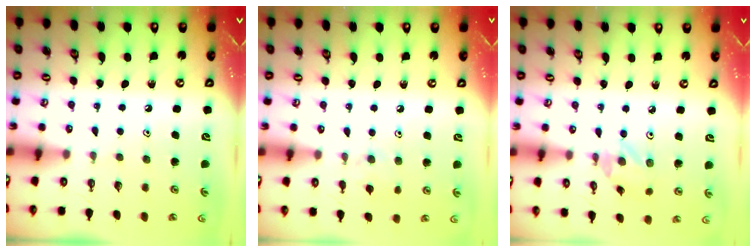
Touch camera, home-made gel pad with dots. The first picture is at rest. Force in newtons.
{"total": 6.3, "press": 6.3, "slide": 0.8}
{"total": 1.8, "press": 1.8, "slide": 0.2}